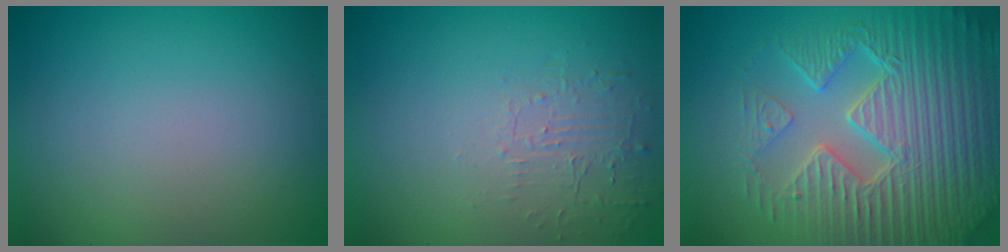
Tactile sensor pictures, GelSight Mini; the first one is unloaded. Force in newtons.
{"total": 1.6, "press": 0.3, "slide": 1.6}
{"total": 8.7, "press": 6.5, "slide": 5.8}